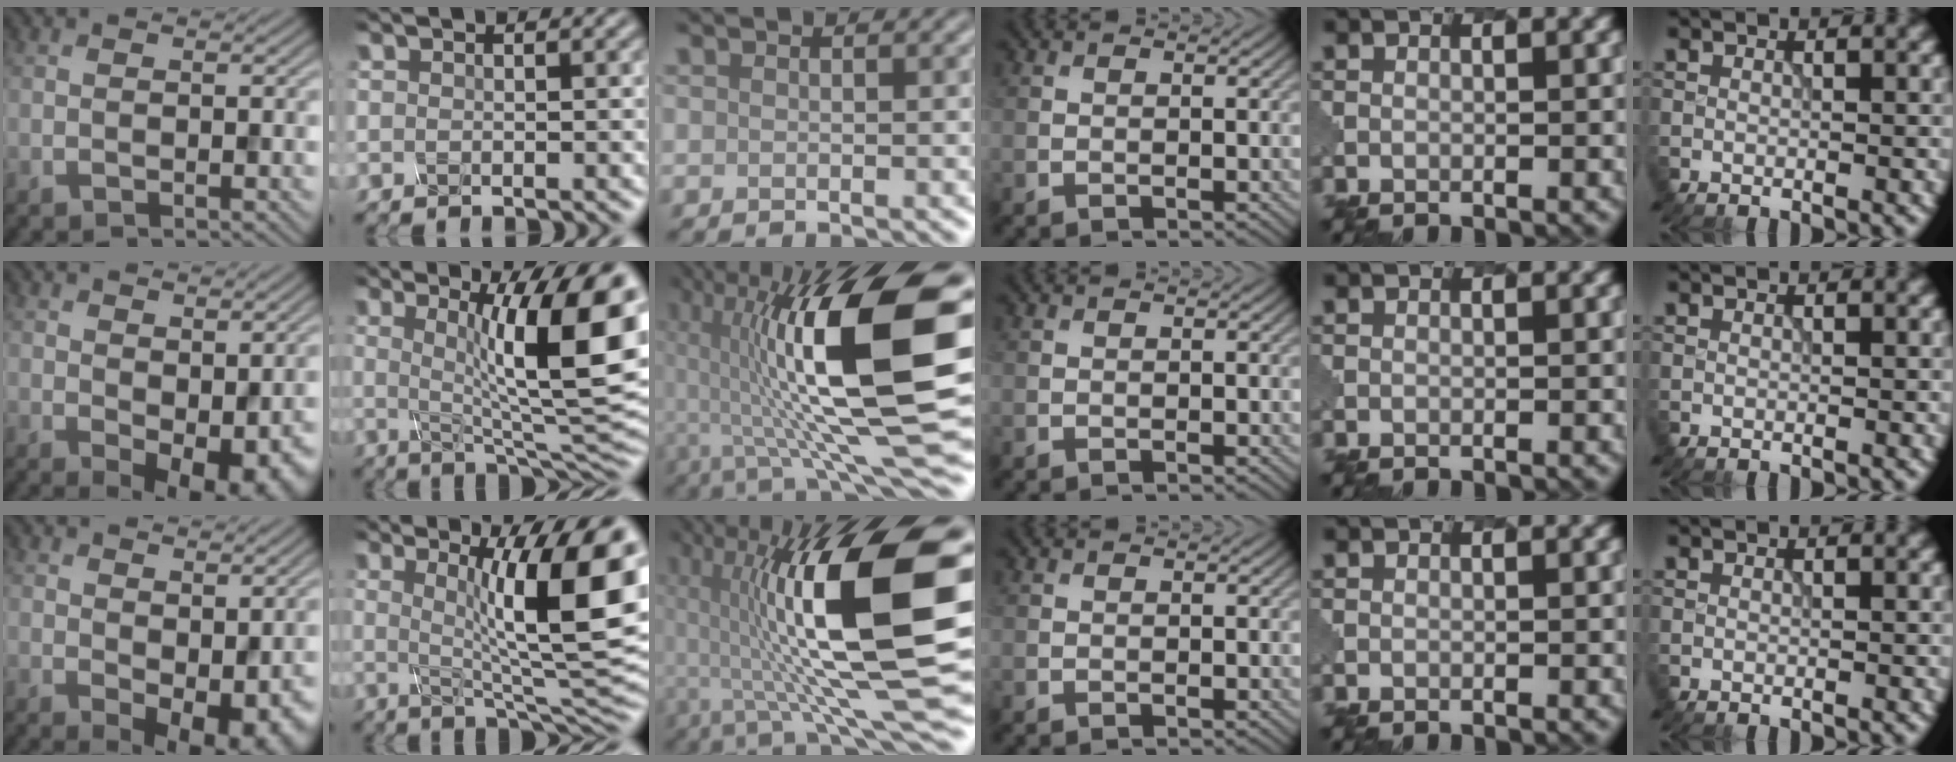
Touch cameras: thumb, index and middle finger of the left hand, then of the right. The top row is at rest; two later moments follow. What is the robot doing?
{"motion": "pour", "object": "mug"}